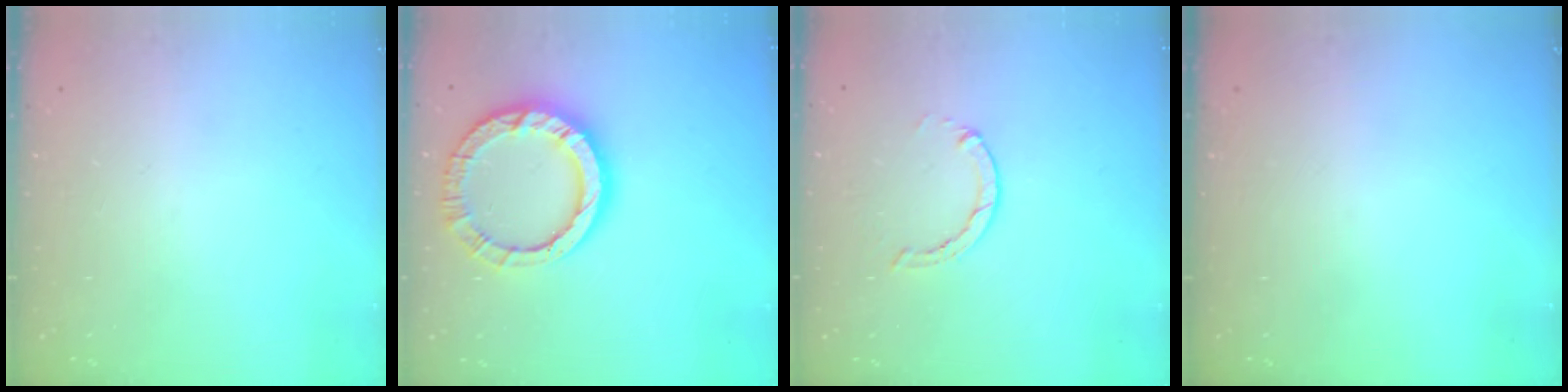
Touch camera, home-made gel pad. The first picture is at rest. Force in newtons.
{"total": 14.0, "press": 13.9, "slide": 1.4}
{"total": 1.3, "press": 1.3, "slide": 0.3}
{"total": 0.0}